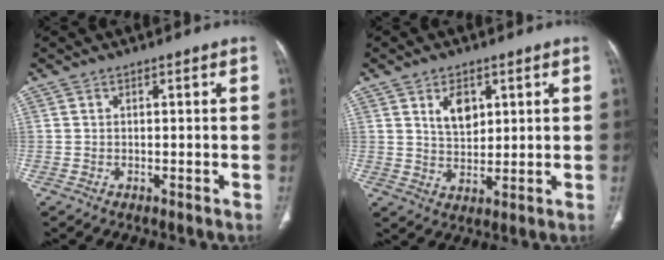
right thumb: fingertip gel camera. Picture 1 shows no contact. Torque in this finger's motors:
{"motor_torque": [0.04, 0.87, 0.23, -0.10, 0.02]}